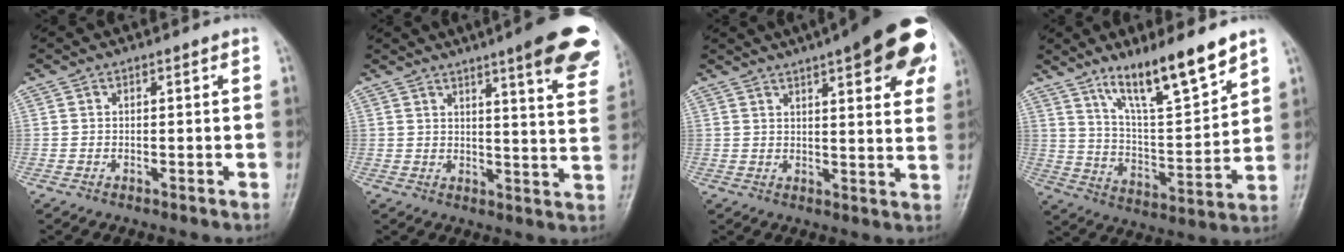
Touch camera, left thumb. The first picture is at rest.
{"total": 16.5, "force": [10.7, 2.5, 12.4], "torque": [-0.126, -0.045, 0.120]}
{"total": 22.1, "force": [11.5, 6.3, 17.7], "torque": [-0.212, -0.007, 0.138]}
{"total": 14.9, "force": [10.7, 2.7, 10.0], "torque": [-0.155, -0.068, 0.196]}